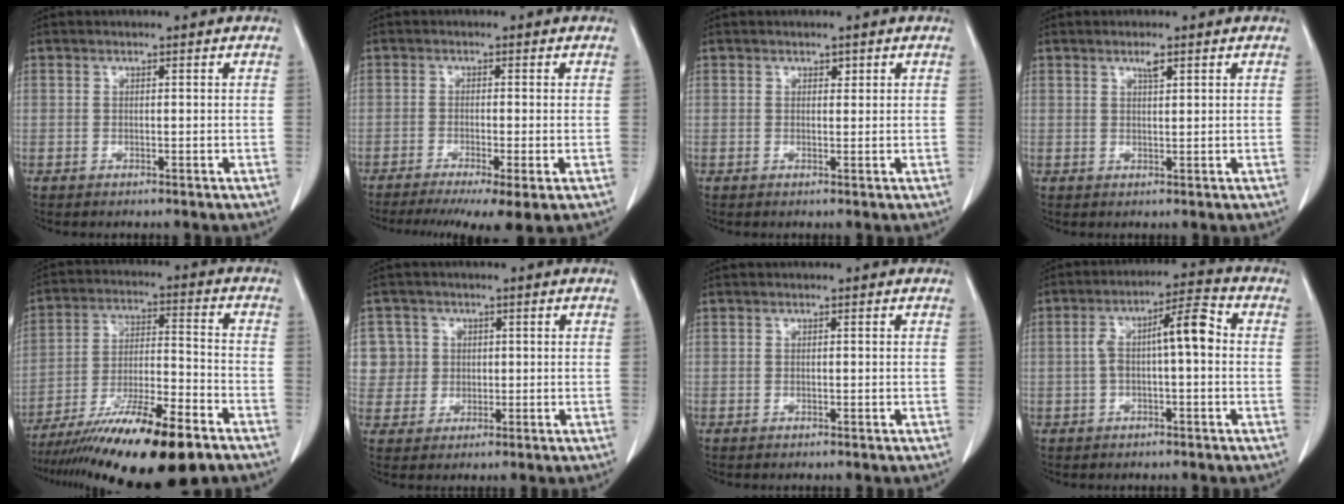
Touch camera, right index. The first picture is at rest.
{"total": 8.6, "force": [-5.8, 0.8, 6.3], "torque": [-0.091, -0.016, -0.092]}
{"total": 0.8, "force": [0.5, 0.5, 0.4], "torque": [-0.003, -0.003, 0.006]}
{"total": 1.6, "force": [1.0, 0.2, 1.2], "torque": [-0.024, -0.001, 0.019]}
{"total": 18.9, "force": [-13.5, 2.1, 13.0], "torque": [-0.208, -0.026, -0.231]}
{"total": 5.9, "force": [1.6, 5.7, 0.2], "torque": [0.004, 0.016, 0.038]}
{"total": 0.0}
{"total": 7.8, "force": [0.3, 1.7, 7.6], "torque": [-0.137, 0.036, 0.005]}